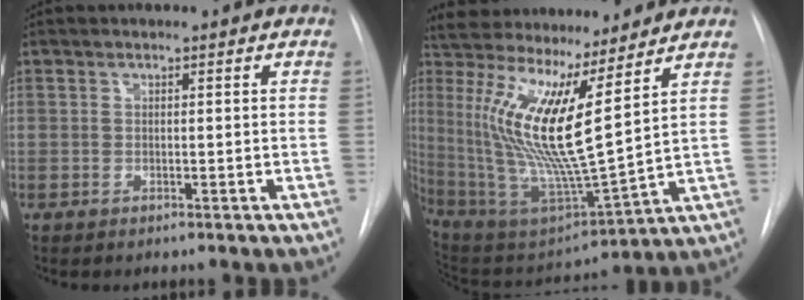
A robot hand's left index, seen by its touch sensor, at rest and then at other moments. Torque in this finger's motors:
{"motor_torque": [2.14, 0.00, 0.79, 0.20]}